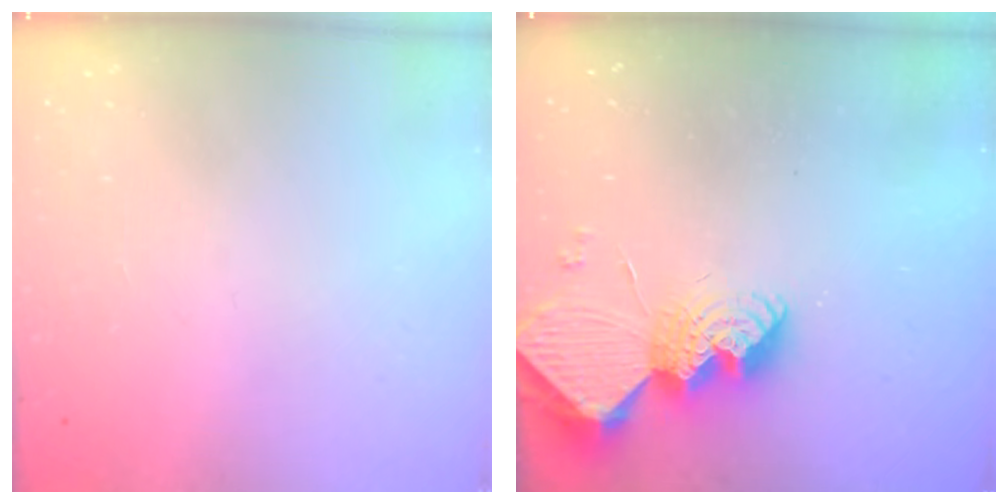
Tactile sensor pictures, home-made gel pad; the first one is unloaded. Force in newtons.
{"total": 11.4, "press": 11.4, "slide": 0.9}